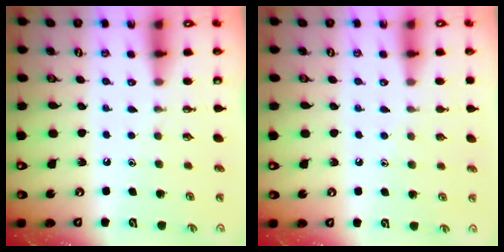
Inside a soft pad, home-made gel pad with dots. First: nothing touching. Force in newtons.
{"total": 5.6, "press": 5.6, "slide": 0.7}